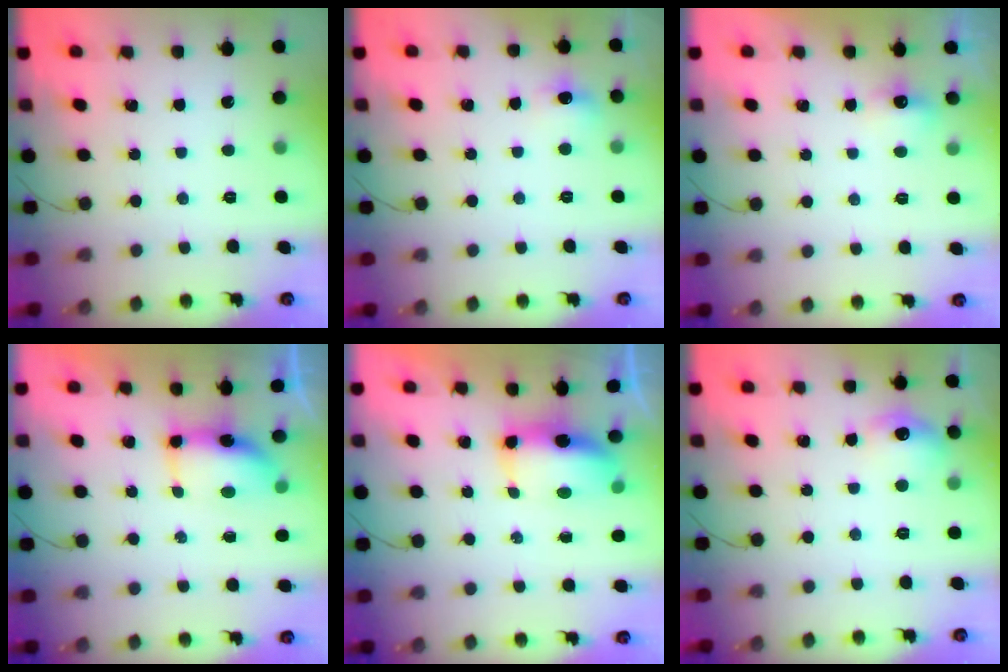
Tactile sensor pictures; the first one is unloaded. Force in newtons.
{"total": 6.2, "press": 6.0, "slide": 1.9}
{"total": 4.7, "press": 4.4, "slide": 1.6}
{"total": 7.0, "press": 6.9, "slide": 1.1}
{"total": 9.1, "press": 8.2, "slide": 4.0}
{"total": 9.0, "press": 8.9, "slide": 1.0}